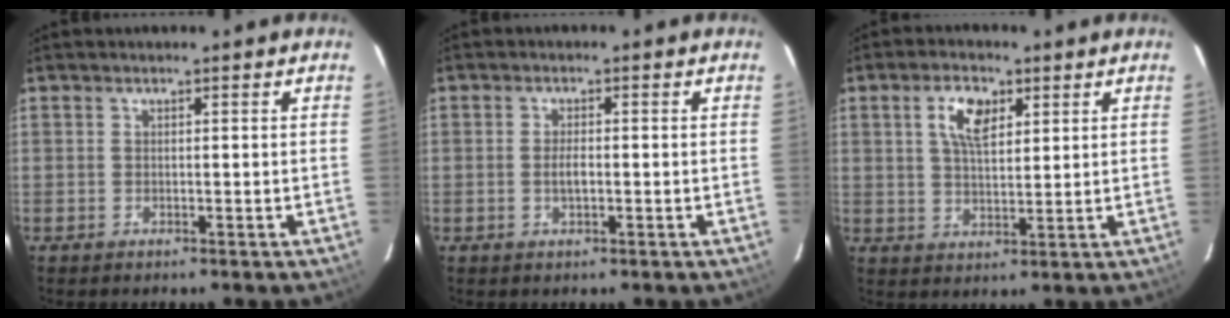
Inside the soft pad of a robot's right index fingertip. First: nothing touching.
{"total": 2.2, "force": [-0.3, 0.7, 2.1], "torque": [-0.039, 0.000, -0.007]}
{"total": 6.4, "force": [2.7, 3.1, 4.9], "torque": [-0.090, 0.010, 0.051]}